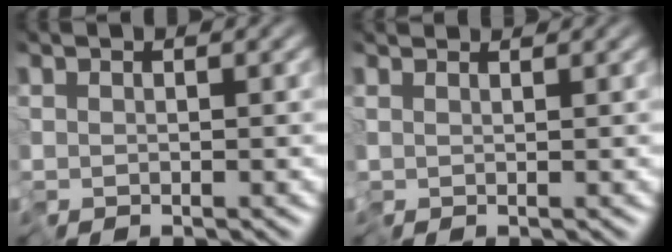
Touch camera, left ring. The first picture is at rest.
{"total": 1.6, "force": [1.5, 0.2, 0.5], "torque": [-0.017, 0.008, 0.022]}